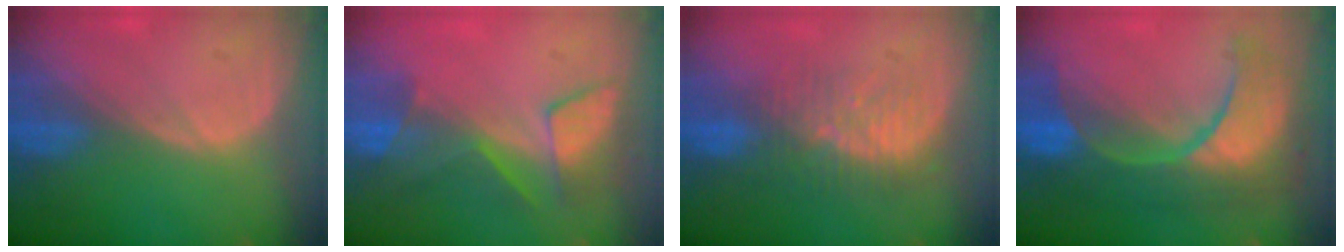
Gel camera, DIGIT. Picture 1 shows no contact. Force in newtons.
{"total": 8.4, "press": 7.2, "slide": 4.3}
{"total": 8.4, "press": 7.8, "slide": 3.0}
{"total": 12.6, "press": 12.5, "slide": 1.4}